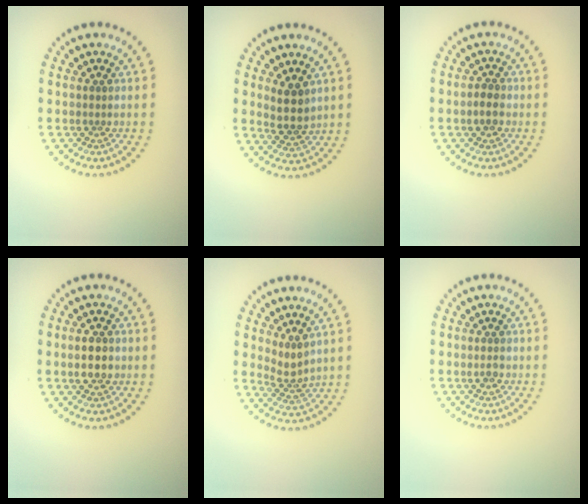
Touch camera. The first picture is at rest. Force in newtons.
{"total": 2.9, "press": 2.5, "slide": 1.4}
{"total": 1.9, "press": 1.8, "slide": 0.4}
{"total": 2.9, "press": 2.9, "slide": 0.2}
{"total": 2.3, "press": 1.7, "slide": 1.6}
{"total": 0.9, "press": 0.9, "slide": 0.1}